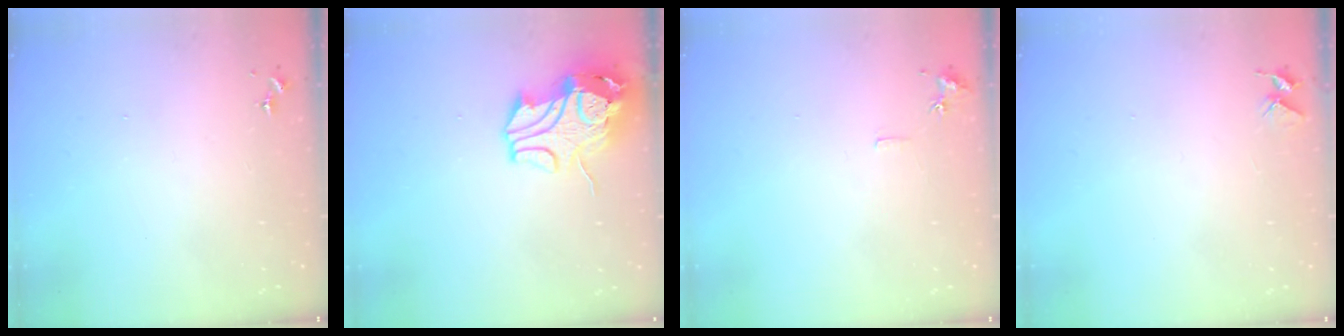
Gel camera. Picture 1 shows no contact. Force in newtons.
{"total": 13.3, "press": 13.1, "slide": 2.0}
{"total": 5.6, "press": 5.6, "slide": 0.7}
{"total": 4.0, "press": 4.0, "slide": 0.3}